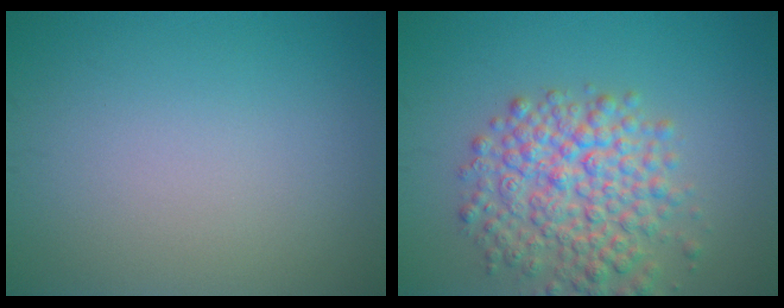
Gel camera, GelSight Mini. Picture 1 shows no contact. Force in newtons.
{"total": 6.4, "press": 6.4, "slide": 0.3}